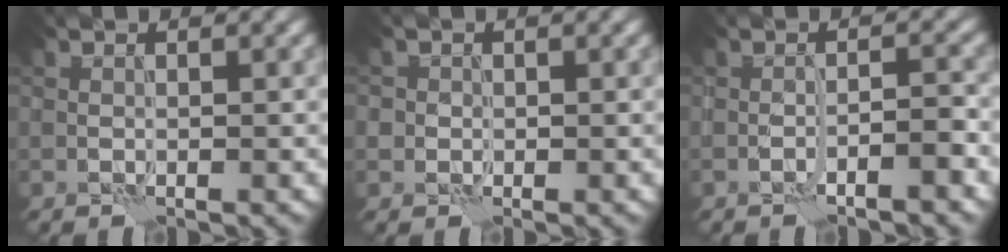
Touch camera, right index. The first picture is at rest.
{"total": 1.4, "force": [0.2, 1.4, 0.2], "torque": [0.008, 0.004, -0.004]}
{"total": 2.1, "force": [-1.5, 0.1, 1.5], "torque": [-0.022, 0.012, -0.029]}